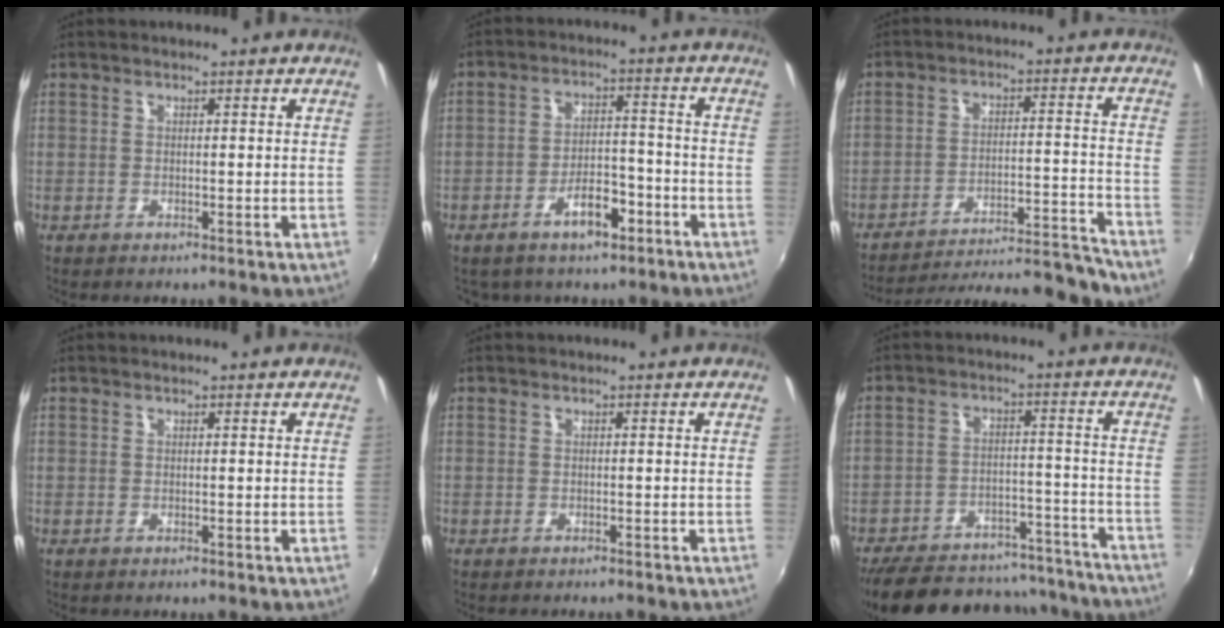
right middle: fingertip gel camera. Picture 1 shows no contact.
{"total": 7.1, "force": [-4.5, 3.8, 4.1], "torque": [-0.075, 0.016, -0.056]}
{"total": 15.6, "force": [-14.6, 0.4, 5.4], "torque": [-0.082, 0.001, -0.214]}
{"total": 0.0}
{"total": 1.1, "force": [-1.0, 0.3, 0.3], "torque": [-0.010, -0.005, -0.017]}
{"total": 27.2, "force": [-23.3, 10.0, 9.8], "torque": [-0.205, 0.032, -0.298]}